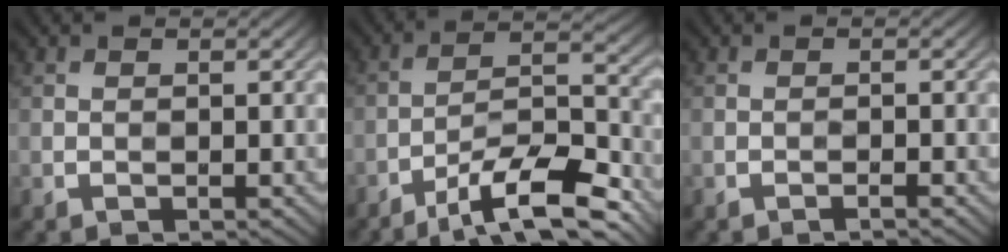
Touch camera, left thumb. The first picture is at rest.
{"total": 13.1, "force": [-9.5, 3.1, 8.6], "torque": [-0.155, 0.003, -0.166]}
{"total": 0.8, "force": [-0.7, 0.0, 0.4], "torque": [-0.006, 0.002, -0.015]}